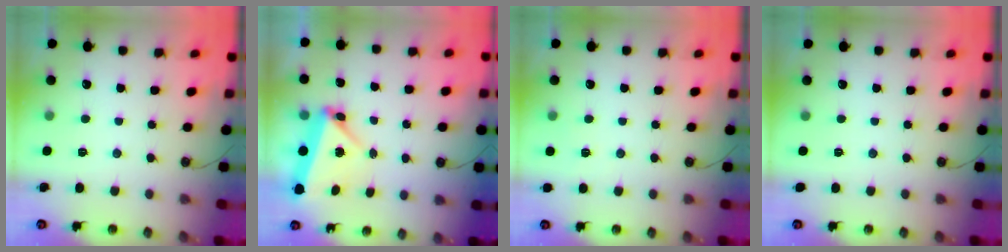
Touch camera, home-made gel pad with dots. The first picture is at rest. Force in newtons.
{"total": 5.9, "press": 5.0, "slide": 3.0}
{"total": 2.1, "press": 2.1, "slide": 0.4}
{"total": 0.0}